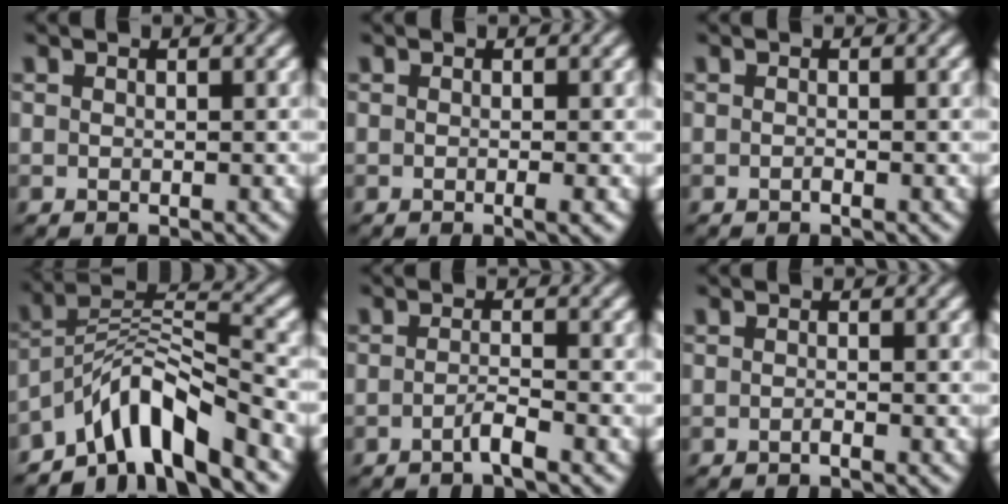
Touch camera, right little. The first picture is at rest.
{"total": 0.9, "force": [-0.4, -0.1, 0.7], "torque": [-0.009, 0.001, -0.008]}
{"total": 0.6, "force": [-0.5, -0.3, 0.0], "torque": [0.004, -0.002, -0.009]}
{"total": 10.4, "force": [-4.1, 6.6, 6.8], "torque": [-0.110, -0.027, -0.063]}
{"total": 1.8, "force": [-1.5, -0.6, 0.9], "torque": [-0.010, -0.005, -0.028]}
{"total": 0.8, "force": [-0.7, -0.3, 0.1], "torque": [0.001, 0.000, -0.016]}